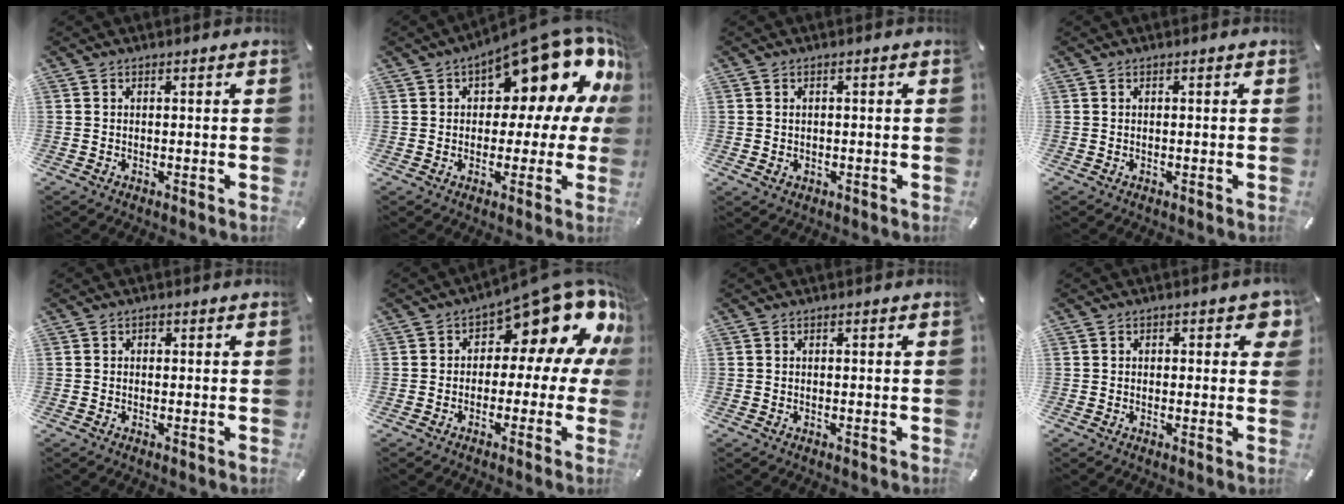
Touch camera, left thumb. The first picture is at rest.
{"total": 18.0, "force": [10.6, 8.4, 11.8], "torque": [-0.150, -0.090, 0.177]}
{"total": 1.3, "force": [0.1, 1.2, 0.4], "torque": [-0.009, 0.006, -0.001]}
{"total": 0.0}
{"total": 0.5, "force": [0.0, 0.5, 0.1], "torque": [-0.001, 0.005, -0.003]}
{"total": 14.9, "force": [8.6, 6.9, 10.1], "torque": [-0.125, -0.079, 0.138]}
{"total": 0.0}
{"total": 3.2, "force": [0.8, 1.9, 2.4], "torque": [-0.017, -0.003, 0.006]}